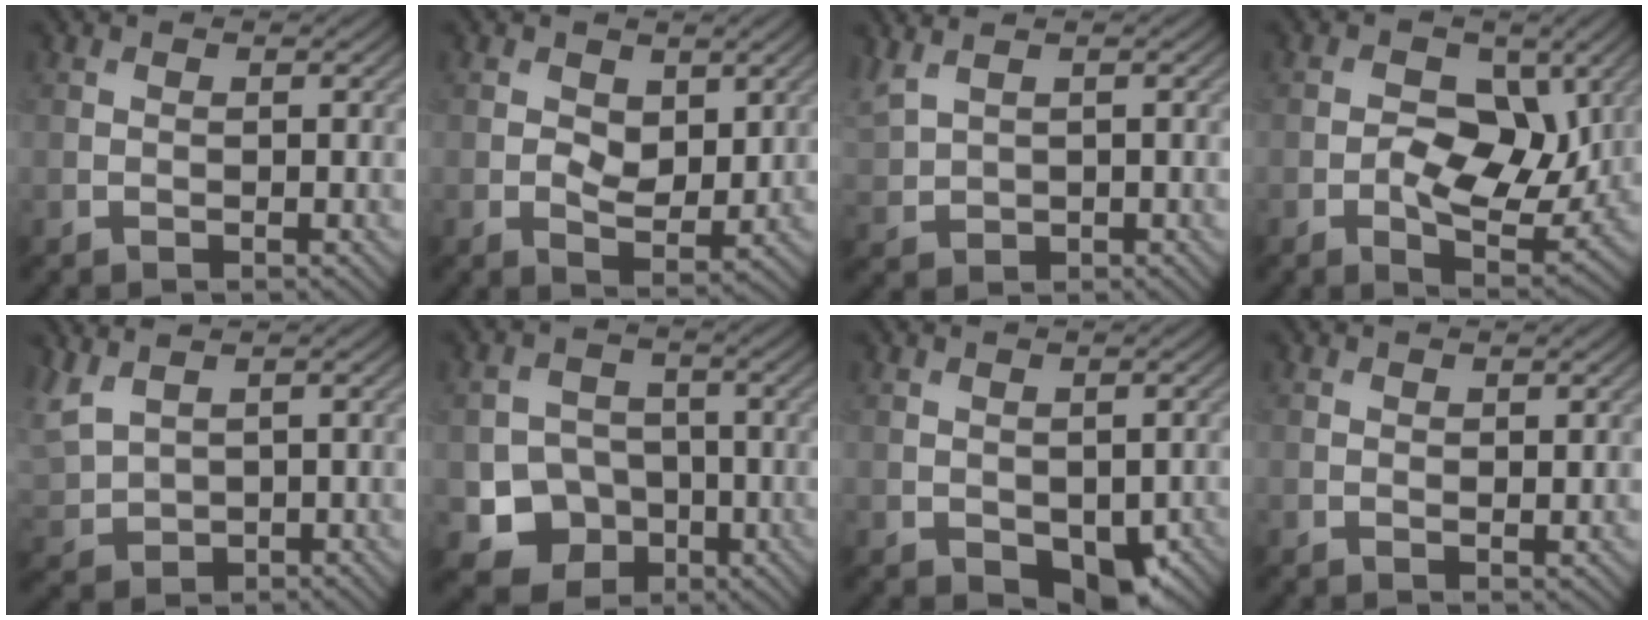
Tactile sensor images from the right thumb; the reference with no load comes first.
{"total": 3.6, "force": [1.2, 2.4, 2.5], "torque": [-0.051, -0.008, 0.017]}
{"total": 3.7, "force": [2.3, 1.7, 2.3], "torque": [-0.073, 0.009, 0.052]}
{"total": 8.1, "force": [-0.1, 4.9, 6.5], "torque": [-0.098, -0.006, -0.001]}
{"total": 4.9, "force": [2.6, 2.7, 3.1], "torque": [-0.100, 0.000, 0.057]}
{"total": 7.3, "force": [-2.9, 6.1, 2.7], "torque": [-0.051, -0.018, -0.058]}
{"total": 6.3, "force": [-2.2, 3.9, 4.3], "torque": [-0.068, -0.028, -0.018]}
{"total": 0.8, "force": [0.5, 0.4, 0.4], "torque": [-0.004, -0.003, 0.011]}